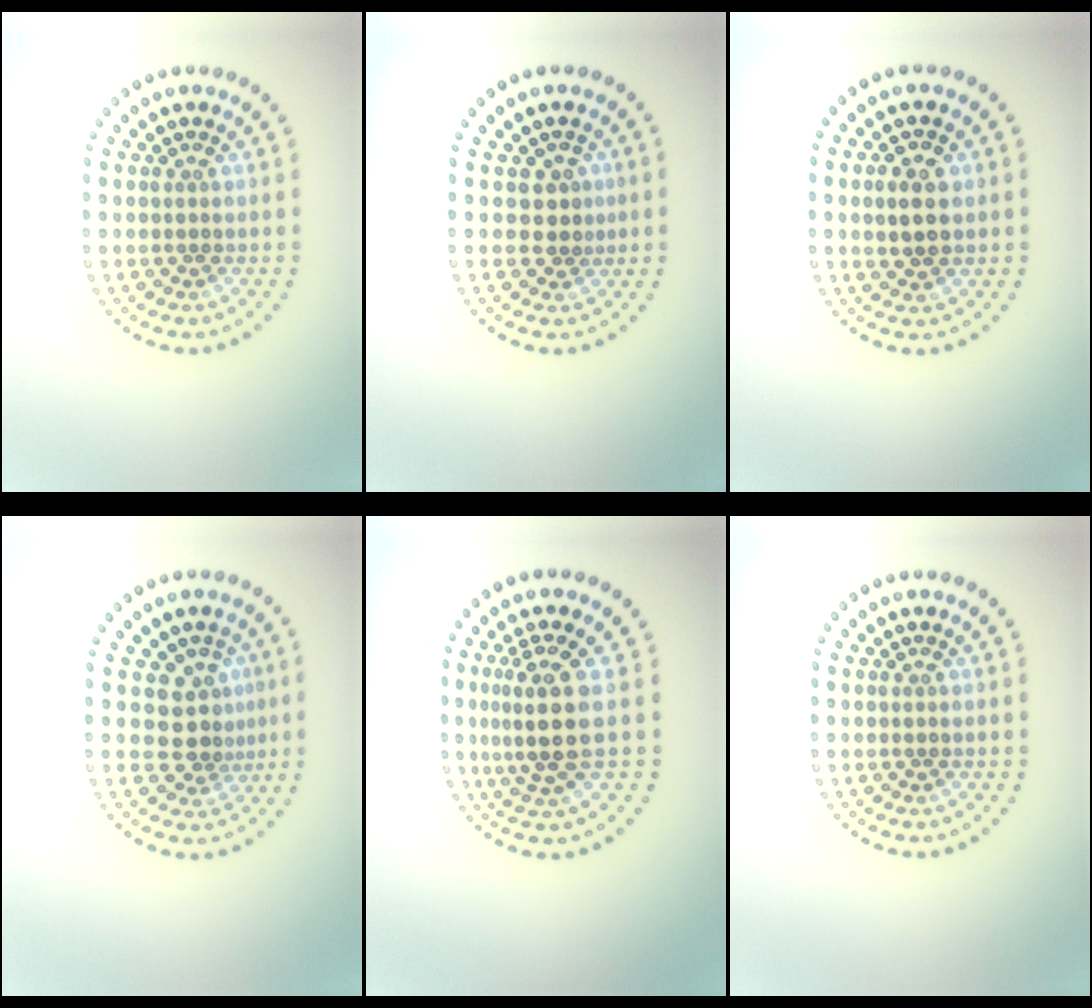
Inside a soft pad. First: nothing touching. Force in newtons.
{"total": 1.8, "press": 1.5, "slide": 0.9}
{"total": 2.8, "press": 2.8, "slide": 0.3}
{"total": 3.1, "press": 2.5, "slide": 2.0}
{"total": 3.8, "press": 3.1, "slide": 2.2}
{"total": 0.0}